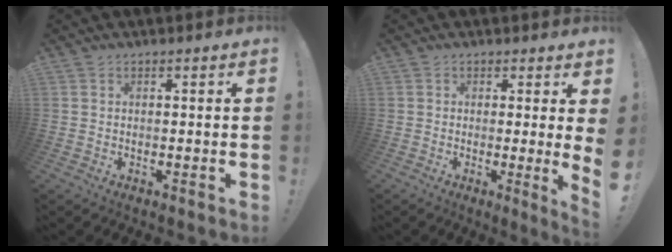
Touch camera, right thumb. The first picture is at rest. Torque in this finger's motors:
{"motor_torque": [1.02, 2.39, 0.29, 0.21, 0.10]}